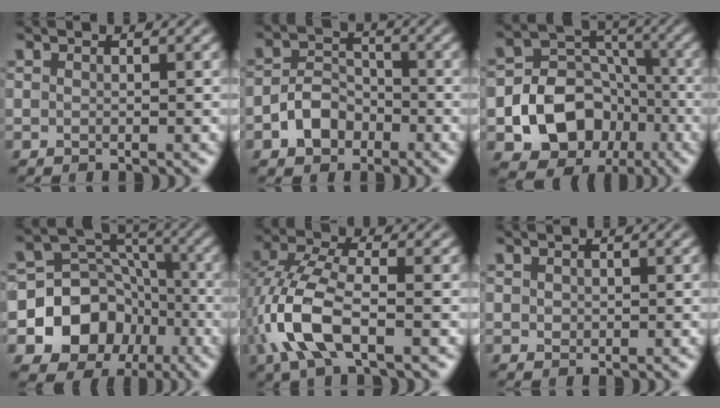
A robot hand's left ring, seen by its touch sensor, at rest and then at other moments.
{"total": 3.5, "force": [-1.8, 2.6, 1.6], "torque": [-0.026, 0.006, -0.037]}
{"total": 10.6, "force": [-4.0, 8.6, 4.8], "torque": [-0.070, -0.002, -0.089]}
{"total": 9.6, "force": [-3.6, 8.0, 4.0], "torque": [-0.067, 0.004, -0.075]}
{"total": 6.9, "force": [-2.2, 2.9, 5.8], "torque": [-0.141, 0.007, -0.051]}
{"total": 0.6, "force": [0.2, 0.5, 0.1], "torque": [-0.001, -0.002, 0.005]}